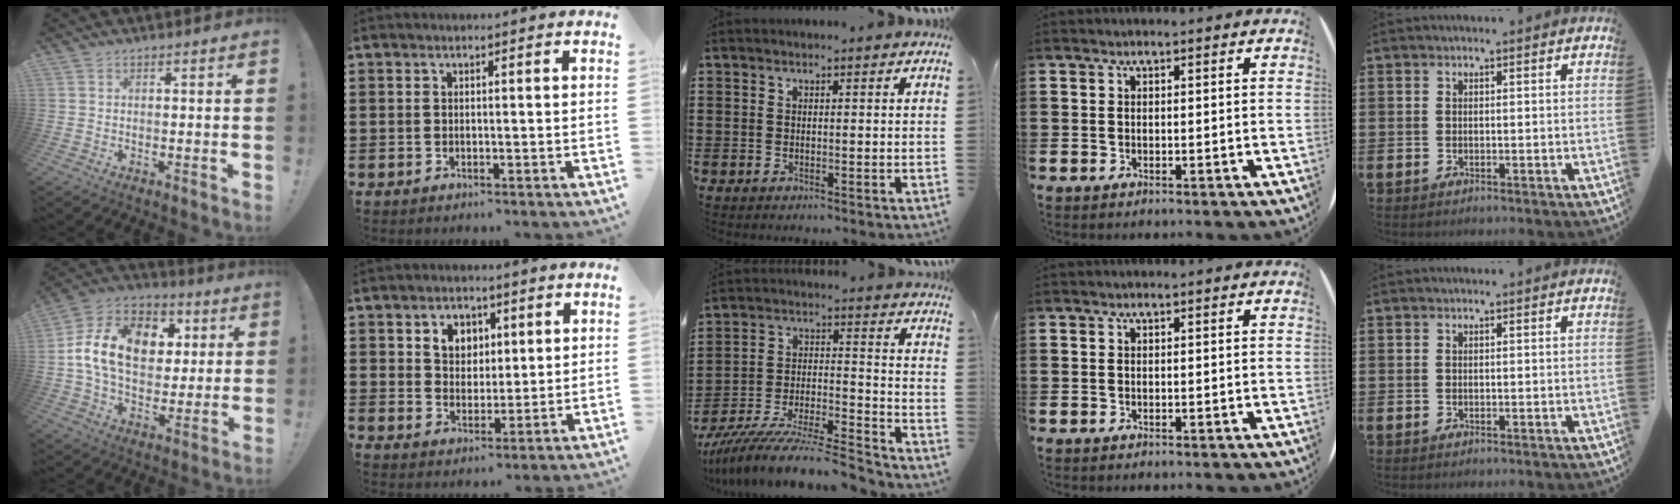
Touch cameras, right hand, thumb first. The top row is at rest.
{"thumb": {"total": 18.0, "force": [3.6, 13.0, 11.8], "torque": [-0.188, 0.002, 0.070]}, "index": {"total": 4.2, "force": [1.8, 3.6, 1.4], "torque": [-0.036, 0.010, 0.030]}, "middle": {"total": 10.8, "force": [-10.0, 0.4, 4.2], "torque": [-0.068, 0.016, -0.194]}}